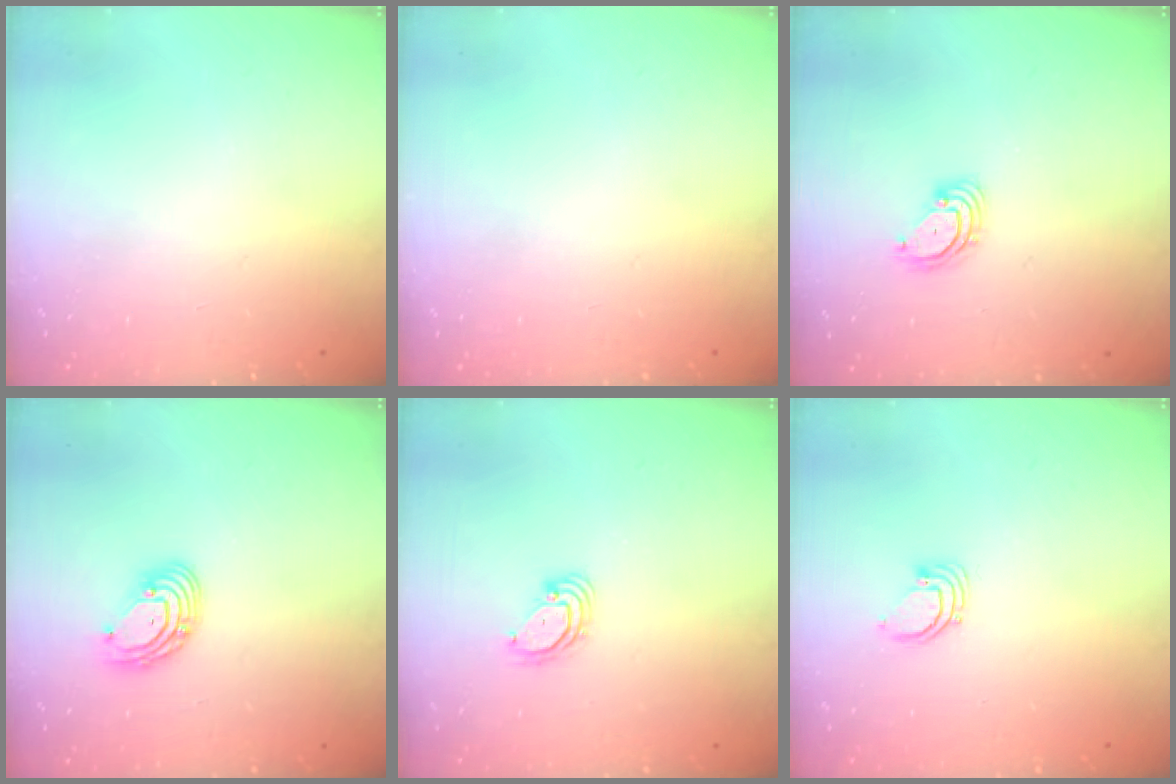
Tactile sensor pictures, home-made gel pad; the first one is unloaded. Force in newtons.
{"total": 0.0}
{"total": 3.3, "press": 3.3, "slide": 0.3}
{"total": 6.5, "press": 6.4, "slide": 0.8}
{"total": 3.7, "press": 3.7, "slide": 0.2}
{"total": 2.5, "press": 2.5, "slide": 0.1}